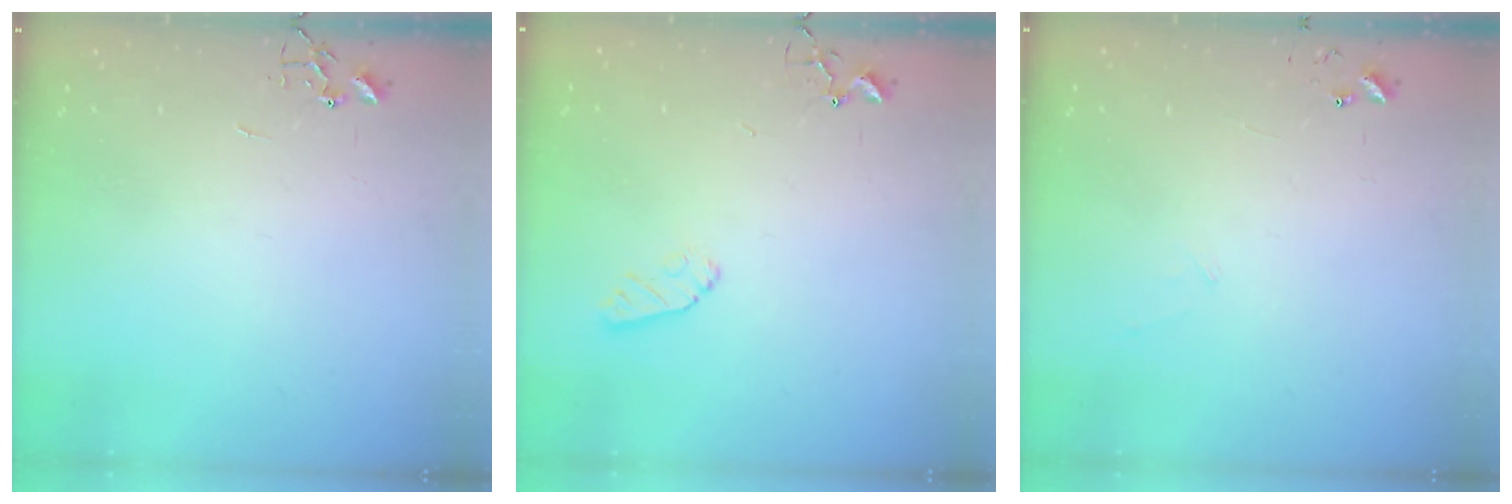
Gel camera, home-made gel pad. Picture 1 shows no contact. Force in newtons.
{"total": 7.2, "press": 7.1, "slide": 0.8}
{"total": 5.4, "press": 5.4, "slide": 0.4}